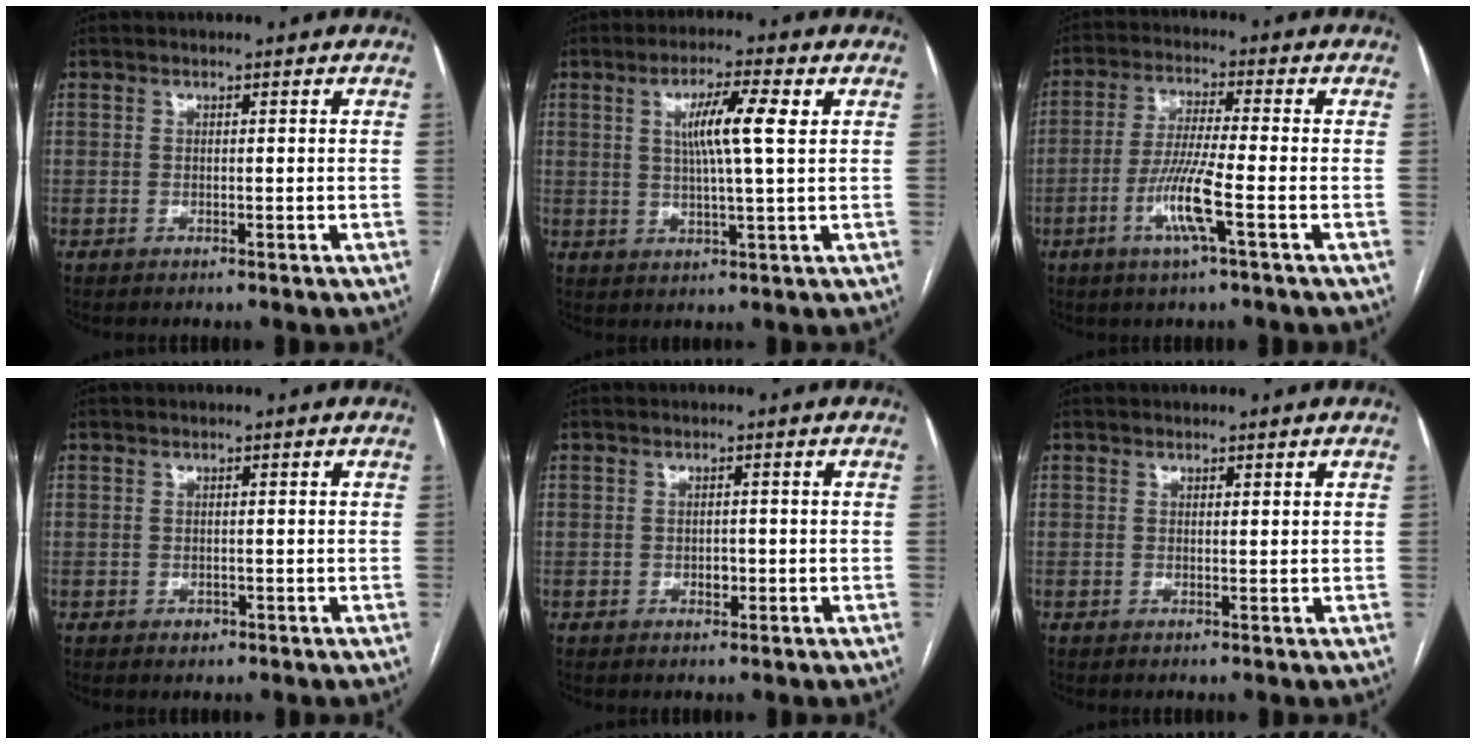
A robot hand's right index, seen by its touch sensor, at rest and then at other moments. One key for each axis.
{"total": 7.4, "fx": 2.1, "fy": 0.1, "fz": 7.1, "tx": -0.128, "ty": 0.006, "tz": 0.035}
{"total": 8.1, "fx": -3.1, "fy": -0.3, "fz": 7.5, "tx": -0.150, "ty": -0.009, "tz": -0.061}
{"total": 1.0, "fx": -0.4, "fy": 0.9, "fz": 0.3, "tx": -0.003, "ty": 0.002, "tz": -0.002}
{"total": 1.4, "fx": -0.4, "fy": 1.0, "fz": 0.9, "tx": -0.014, "ty": 0.002, "tz": -0.003}
{"total": 0.6, "fx": 0.5, "fy": 0.2, "fz": 0.2, "tx": -0.005, "ty": -0.002, "tz": 0.005}